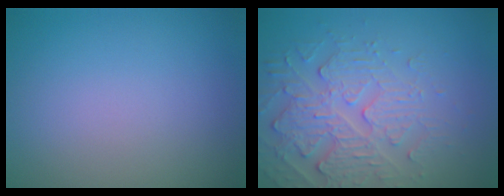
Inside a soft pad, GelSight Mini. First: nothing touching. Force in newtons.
{"total": 4.8, "press": 4.1, "slide": 2.3}